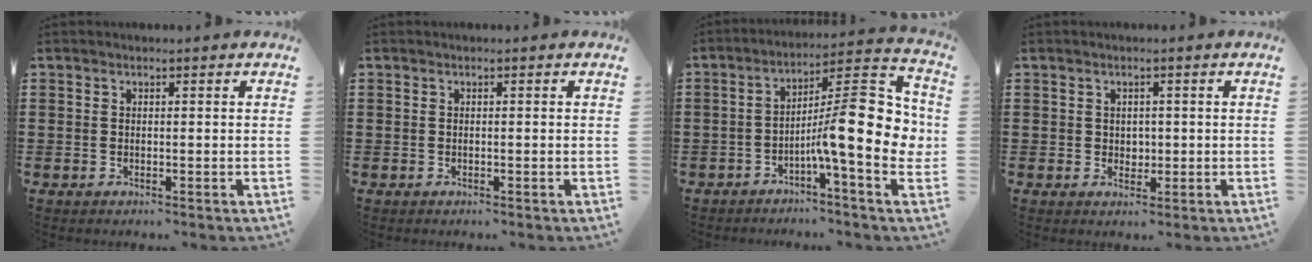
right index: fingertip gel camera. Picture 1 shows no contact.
{"total": 0.0}
{"total": 14.5, "force": [-1.6, 2.8, 14.1], "torque": [-0.216, -0.024, -0.031]}
{"total": 1.6, "force": [0.3, 1.4, 0.5], "torque": [-0.014, 0.008, 0.006]}